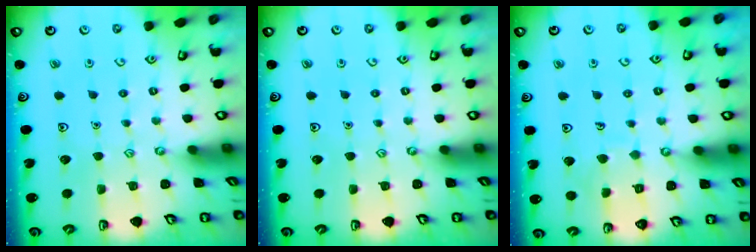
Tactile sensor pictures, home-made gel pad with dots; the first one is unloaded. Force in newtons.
{"total": 0.0}
{"total": 5.8, "press": 5.8, "slide": 0.4}